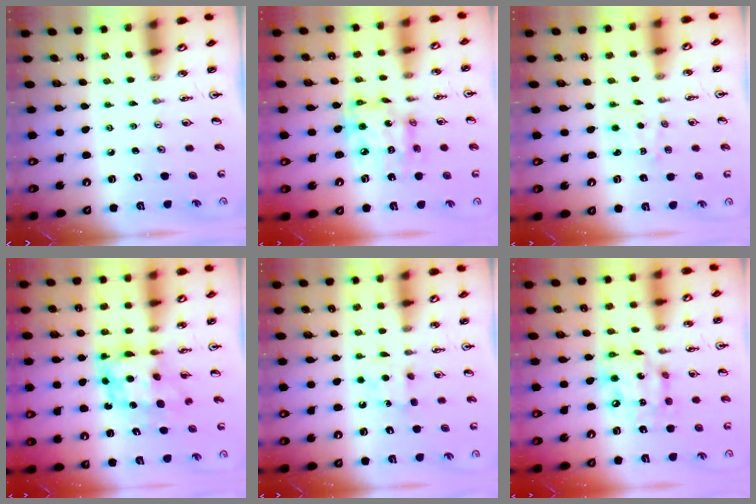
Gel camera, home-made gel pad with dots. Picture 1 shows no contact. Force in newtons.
{"total": 12.3, "press": 12.3, "slide": 1.4}
{"total": 2.9, "press": 2.8, "slide": 0.4}
{"total": 7.6, "press": 7.6, "slide": 0.8}
{"total": 7.1, "press": 7.0, "slide": 0.8}
{"total": 13.3, "press": 13.3, "slide": 1.5}